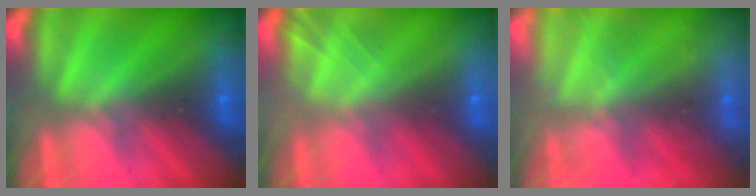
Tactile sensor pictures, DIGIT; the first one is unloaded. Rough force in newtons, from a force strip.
{"total": 2.0}
{"total": 2.2}